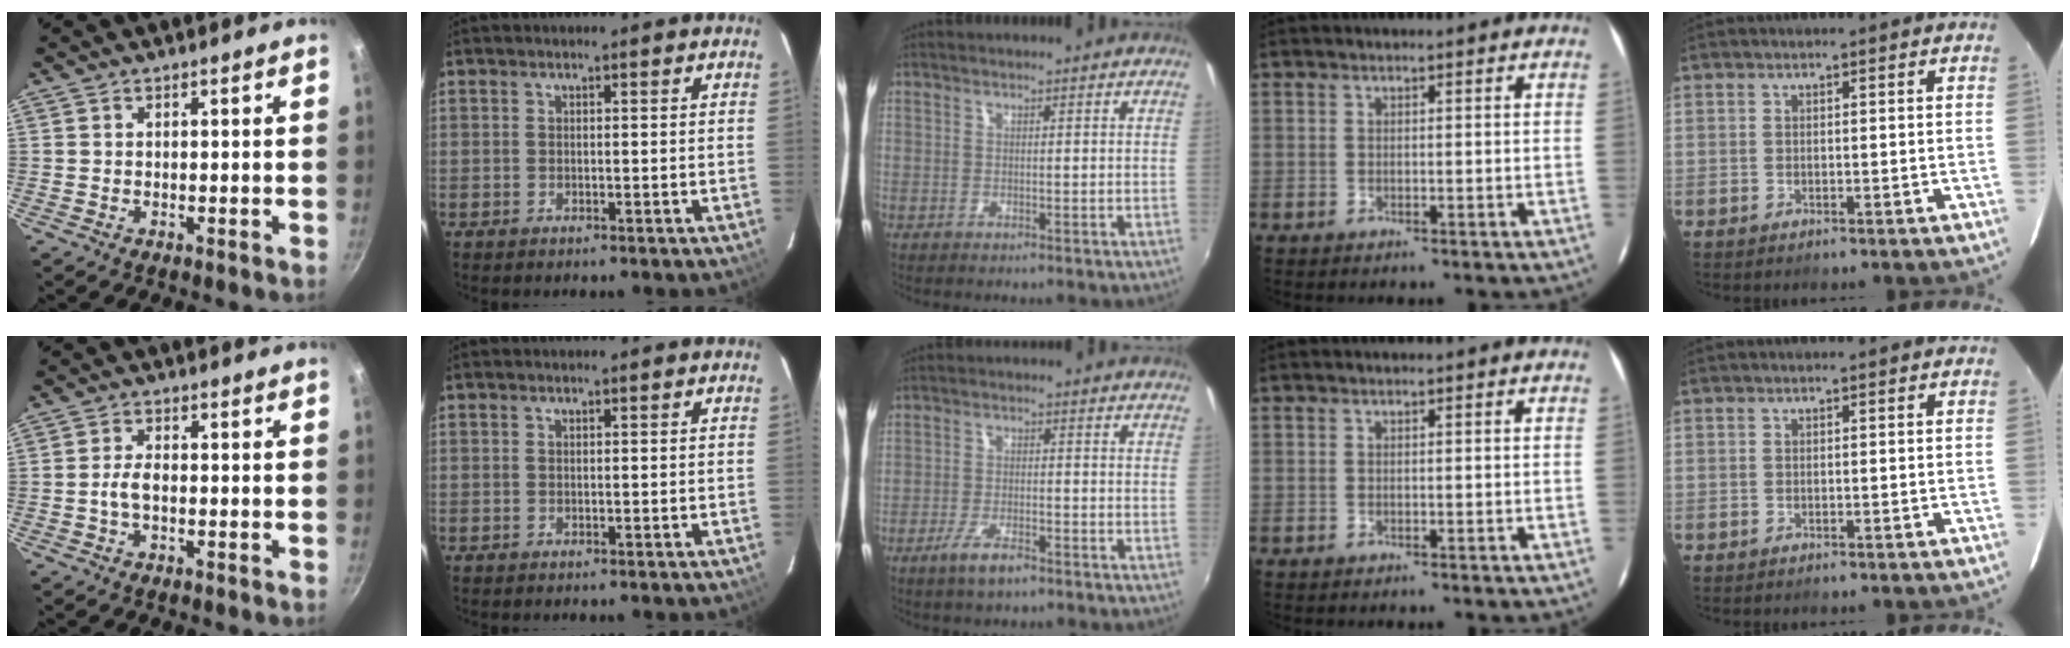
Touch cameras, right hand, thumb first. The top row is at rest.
{"thumb": {"total": 3.1, "force": [-0.8, 1.4, 2.6], "torque": [-0.051, 0.014, -0.017]}, "middle": {"total": 5.3, "force": [-3.6, 1.5, 3.6], "torque": [-0.087, -0.010, -0.067]}}